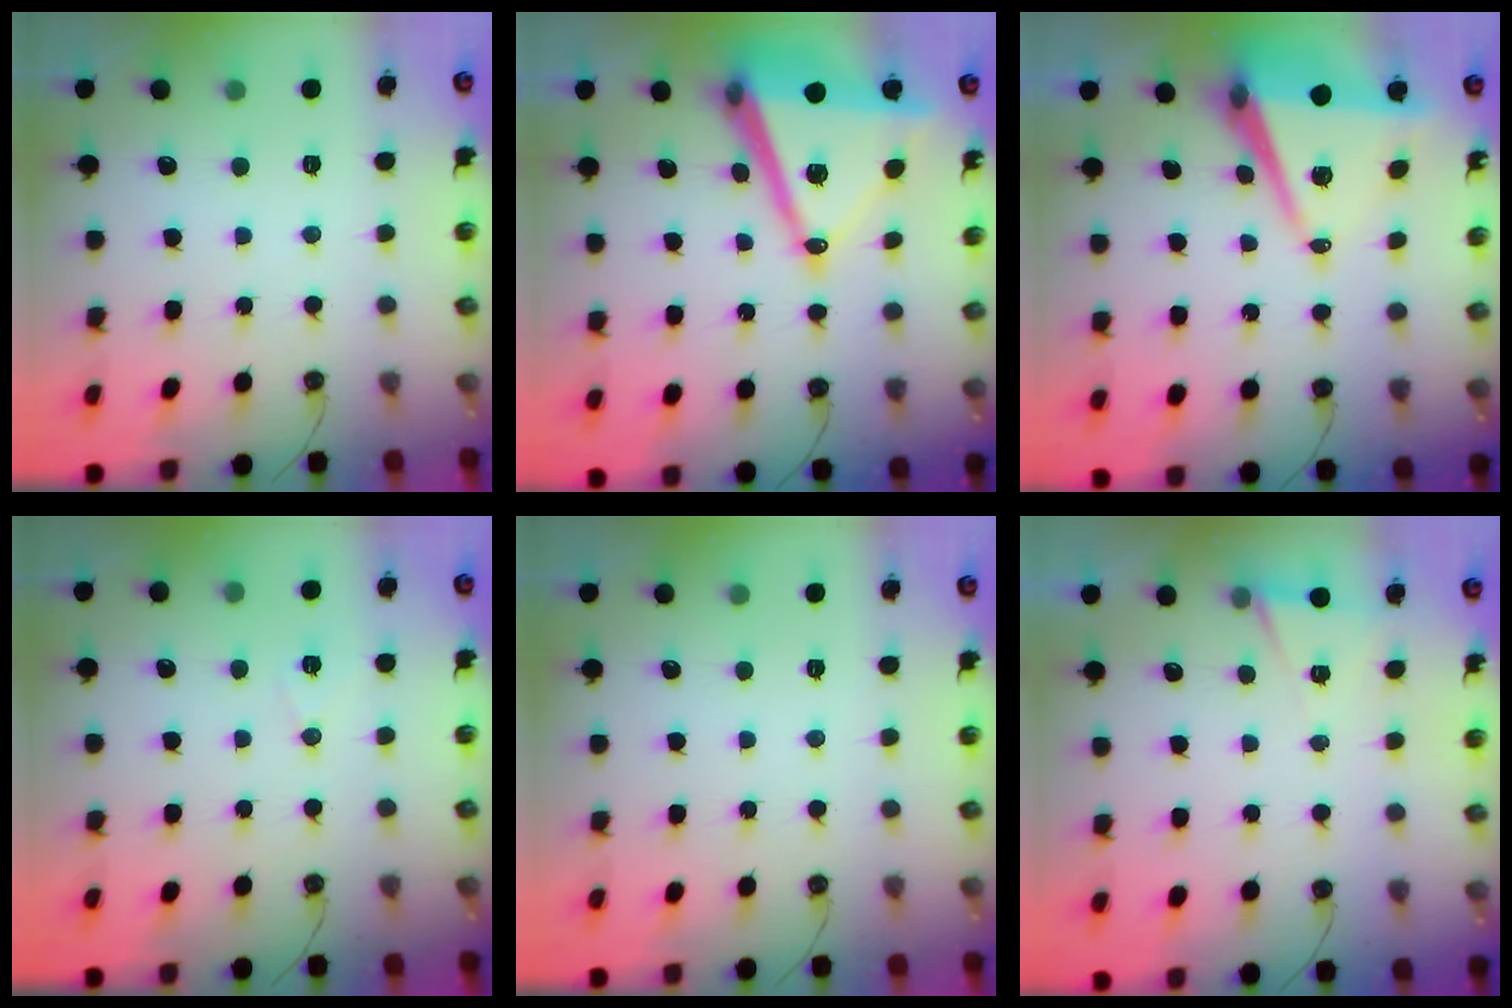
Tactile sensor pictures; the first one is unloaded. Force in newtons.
{"total": 18.3, "press": 17.9, "slide": 3.9}
{"total": 9.3, "press": 8.4, "slide": 4.1}
{"total": 5.9, "press": 4.3, "slide": 4.0}
{"total": 0.0}
{"total": 4.9, "press": 2.2, "slide": 4.4}